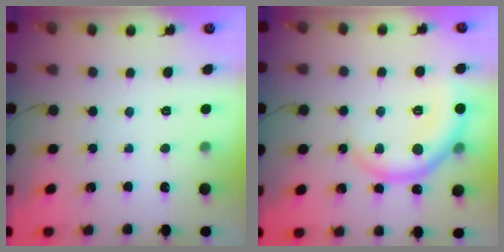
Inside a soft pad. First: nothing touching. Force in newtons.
{"total": 10.6, "press": 10.5, "slide": 0.7}